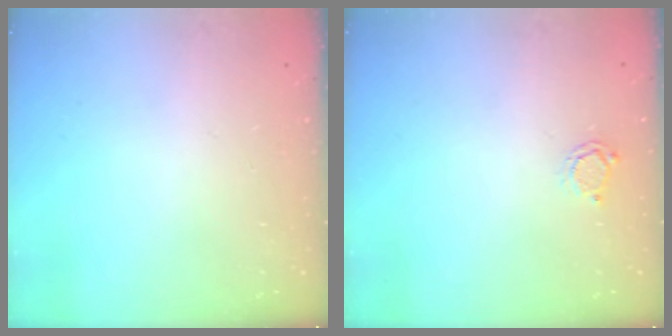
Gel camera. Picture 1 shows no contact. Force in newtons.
{"total": 2.2, "press": 2.1, "slide": 0.3}